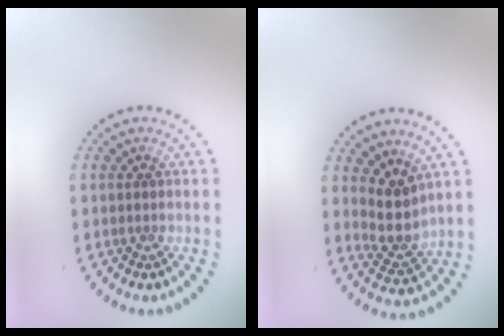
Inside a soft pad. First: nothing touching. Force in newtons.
{"total": 3.1, "press": 2.5, "slide": 2.0}